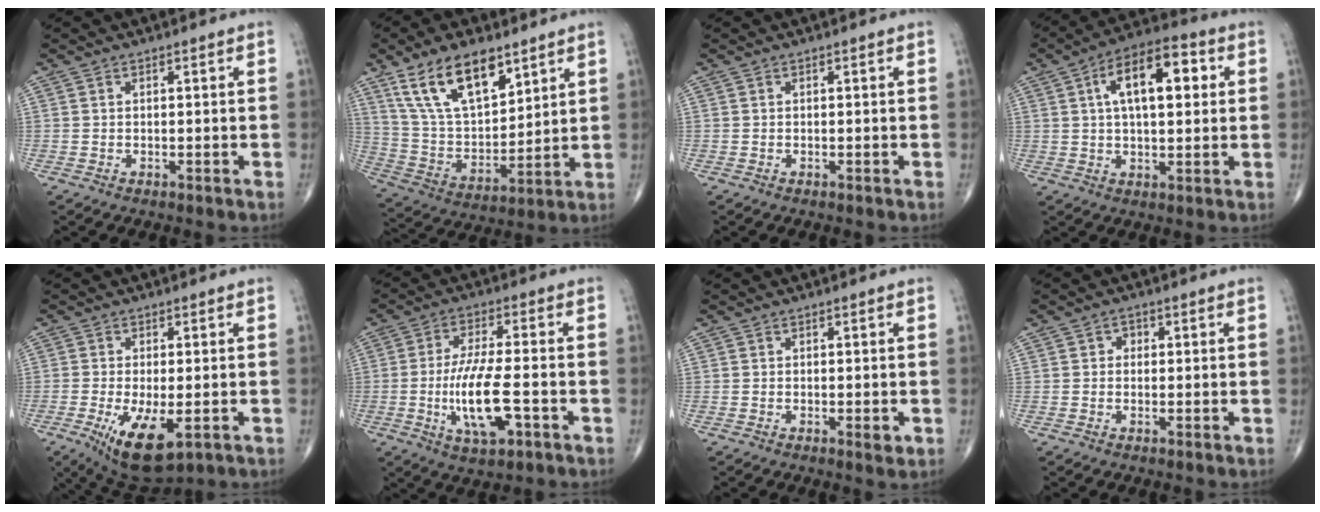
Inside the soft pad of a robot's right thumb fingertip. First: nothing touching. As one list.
[{"total": 17.3, "force": [10.4, 8.0, 11.2], "torque": [-0.174, -0.043, 0.208]}, {"total": 0.0}, {"total": 13.6, "force": [3.5, 6.4, 11.5], "torque": [-0.167, 0.015, 0.050]}, {"total": 10.7, "force": [-3.6, 4.1, 9.1], "torque": [-0.158, -0.021, -0.049]}, {"total": 11.5, "force": [-3.0, 3.5, 10.5], "torque": [-0.204, 0.007, -0.050]}, {"total": 1.6, "force": [-0.4, 0.5, 1.4], "torque": [-0.018, -0.003, -0.005]}, {"total": 1.5, "force": [0.2, 1.4, 0.7], "torque": [-0.001, 0.004, -0.002]}]